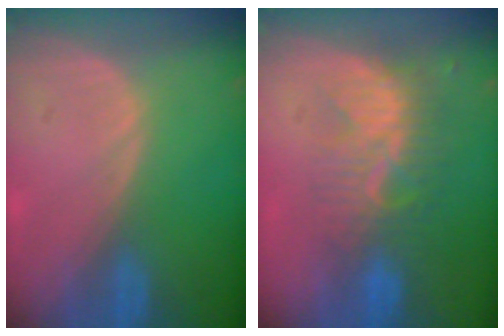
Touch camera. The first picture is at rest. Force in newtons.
{"total": 8.5, "press": 7.7, "slide": 3.6}